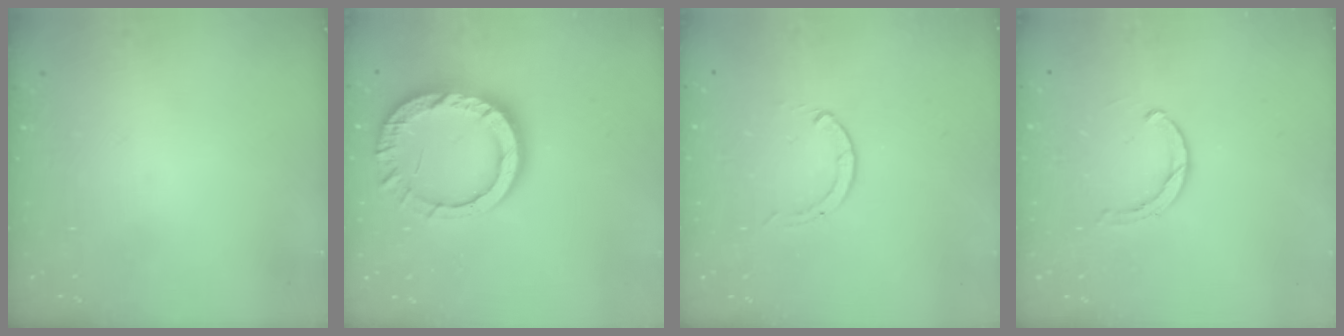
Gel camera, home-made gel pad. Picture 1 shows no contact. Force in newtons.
{"total": 15.0, "press": 14.9, "slide": 1.3}
{"total": 0.0}
{"total": 2.8, "press": 2.7, "slide": 0.3}